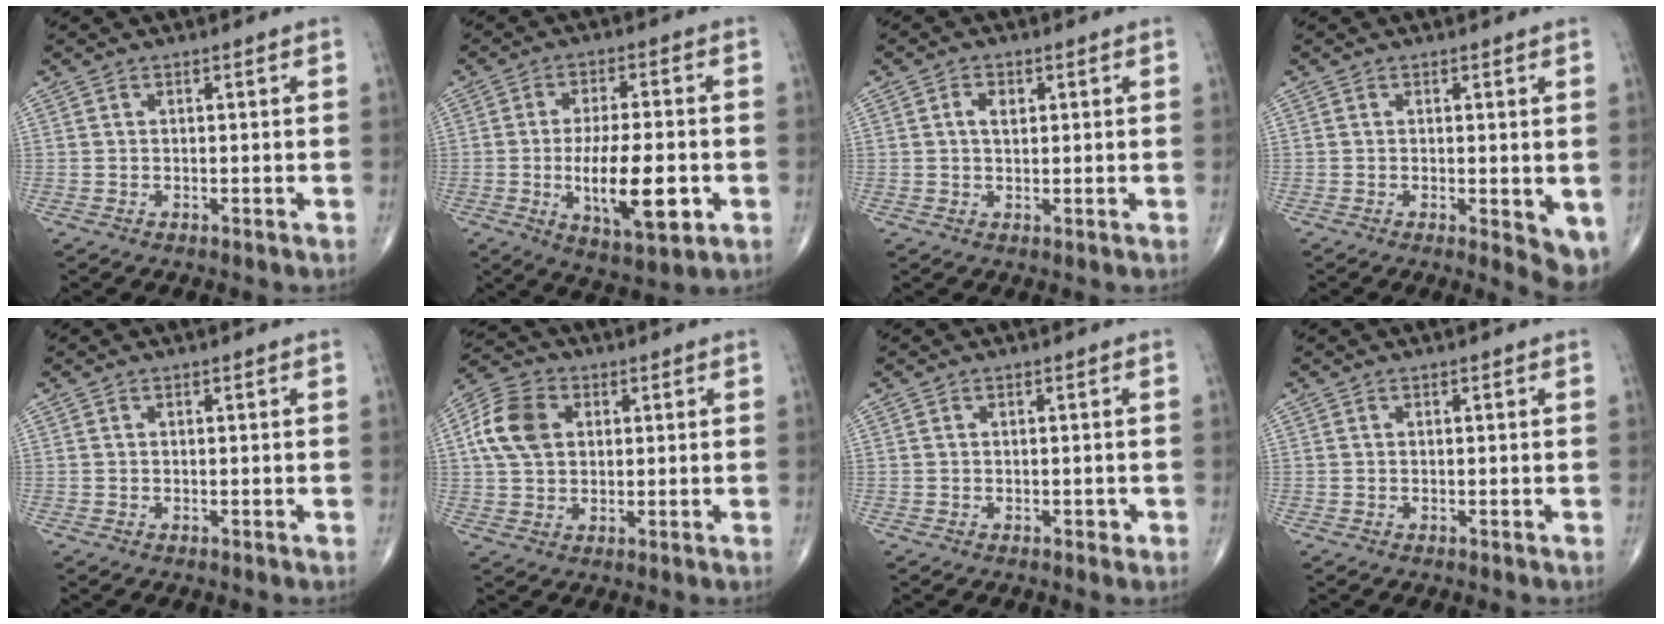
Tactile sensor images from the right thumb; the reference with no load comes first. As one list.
[{"total": 13.8, "force": [-3.0, 5.1, 12.5], "torque": [-0.197, 0.000, -0.042]}, {"total": 2.6, "force": [0.7, 1.7, 1.9], "torque": [-0.024, 0.001, 0.010]}, {"total": 5.2, "force": [-0.6, 1.8, 4.8], "torque": [-0.052, -0.012, -0.008]}, {"total": 0.0}, {"total": 9.9, "force": [2.2, 7.2, 6.5], "torque": [-0.121, 0.011, 0.035]}, {"total": 0.8, "force": [-0.3, 0.6, 0.5], "torque": [0.000, 0.001, -0.005]}, {"total": 0.0}]